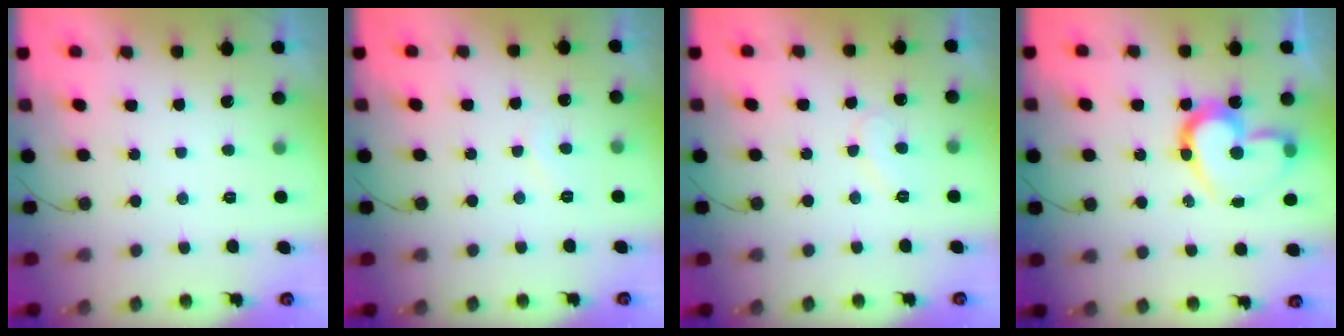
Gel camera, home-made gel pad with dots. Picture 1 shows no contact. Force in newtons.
{"total": 4.1, "press": 4.1, "slide": 0.4}
{"total": 7.7, "press": 7.7, "slide": 0.5}
{"total": 15.8, "press": 15.7, "slide": 1.5}